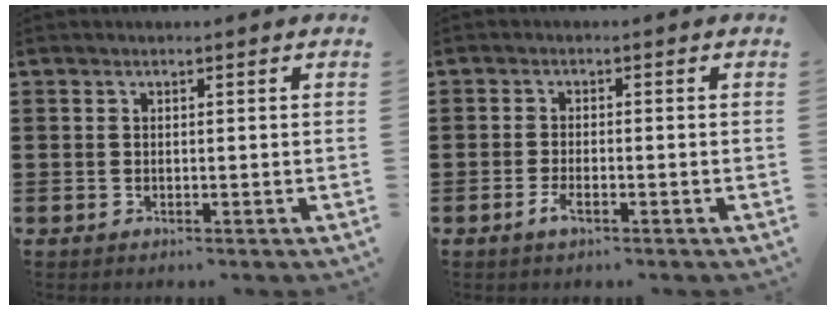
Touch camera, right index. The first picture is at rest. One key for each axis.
{"total": 2.4, "fx": -1.3, "fy": 0.5, "fz": 1.9, "tx": -0.049, "ty": -0.009, "tz": -0.027}